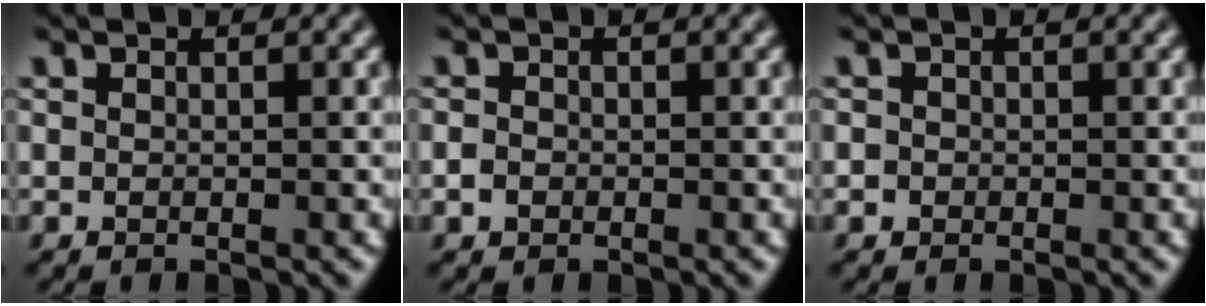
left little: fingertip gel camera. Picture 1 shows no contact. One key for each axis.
{"total": 1.2, "fx": -0.2, "fy": 1.1, "fz": 0.5, "tx": 0.008, "ty": 0.007, "tz": -0.013}
{"total": 1.0, "fx": 0.0, "fy": 0.9, "fz": 0.3, "tx": 0.010, "ty": 0.007, "tz": -0.003}